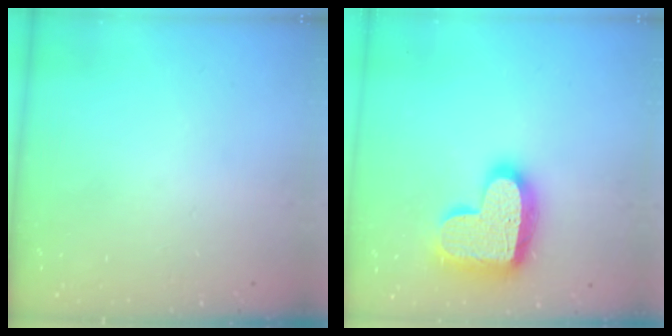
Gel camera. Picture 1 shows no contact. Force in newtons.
{"total": 19.5, "press": 19.5, "slide": 1.4}